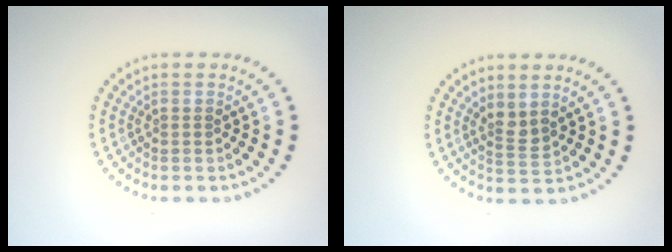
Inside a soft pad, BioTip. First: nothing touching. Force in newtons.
{"total": 1.7, "press": 1.3, "slide": 1.1}